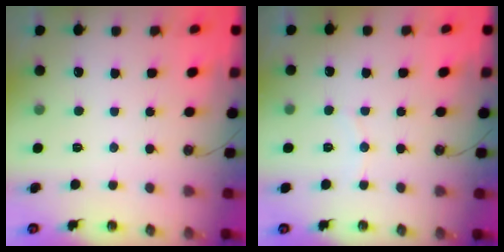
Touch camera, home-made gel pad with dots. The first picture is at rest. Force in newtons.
{"total": 3.7, "press": 3.6, "slide": 0.9}